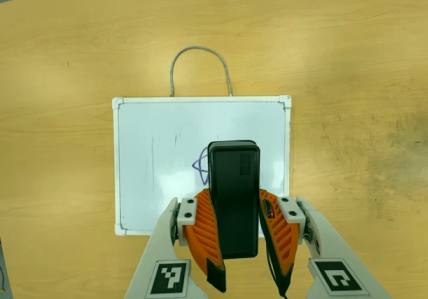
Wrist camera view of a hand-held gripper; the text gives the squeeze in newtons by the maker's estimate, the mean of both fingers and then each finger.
{"total": 9.8, "left": 8.0, "right": 11.6}